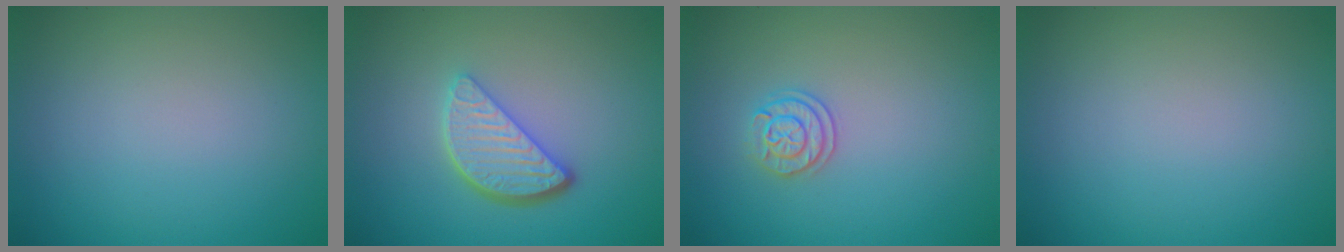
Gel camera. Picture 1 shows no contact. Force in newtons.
{"total": 4.0, "press": 3.2, "slide": 2.4}
{"total": 1.9, "press": 1.8, "slide": 0.5}
{"total": 0.0}